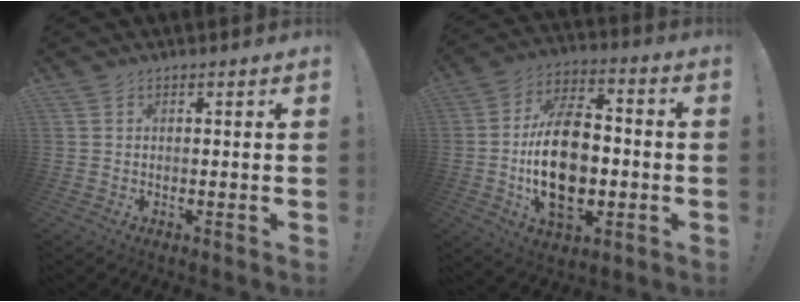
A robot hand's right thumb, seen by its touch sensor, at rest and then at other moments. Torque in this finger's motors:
{"motor_torque": [2.33, 2.68, 1.55, -1.22, 0.73]}